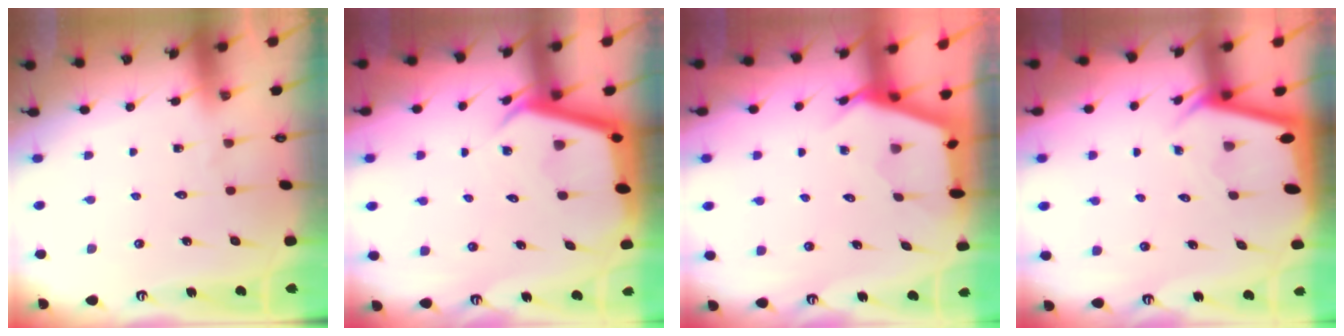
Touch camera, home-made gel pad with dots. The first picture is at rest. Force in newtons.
{"total": 4.6, "press": 4.6, "slide": 0.3}
{"total": 2.7, "press": 2.7, "slide": 0.4}
{"total": 2.3, "press": 2.3, "slide": 0.1}